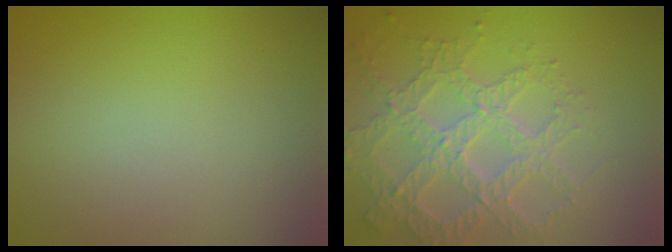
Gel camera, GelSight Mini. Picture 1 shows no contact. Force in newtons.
{"total": 6.8, "press": 4.9, "slide": 4.7}